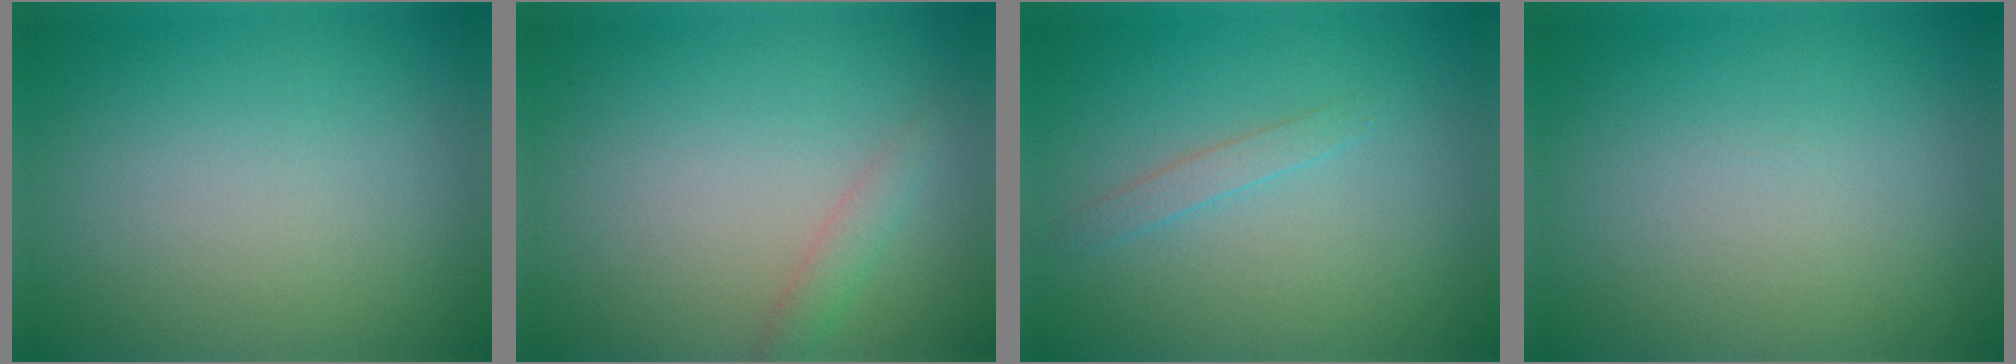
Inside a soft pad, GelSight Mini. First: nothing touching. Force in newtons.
{"total": 1.3, "press": 1.3, "slide": 0.1}
{"total": 1.1, "press": 1.1, "slide": 0.1}
{"total": 0.0}